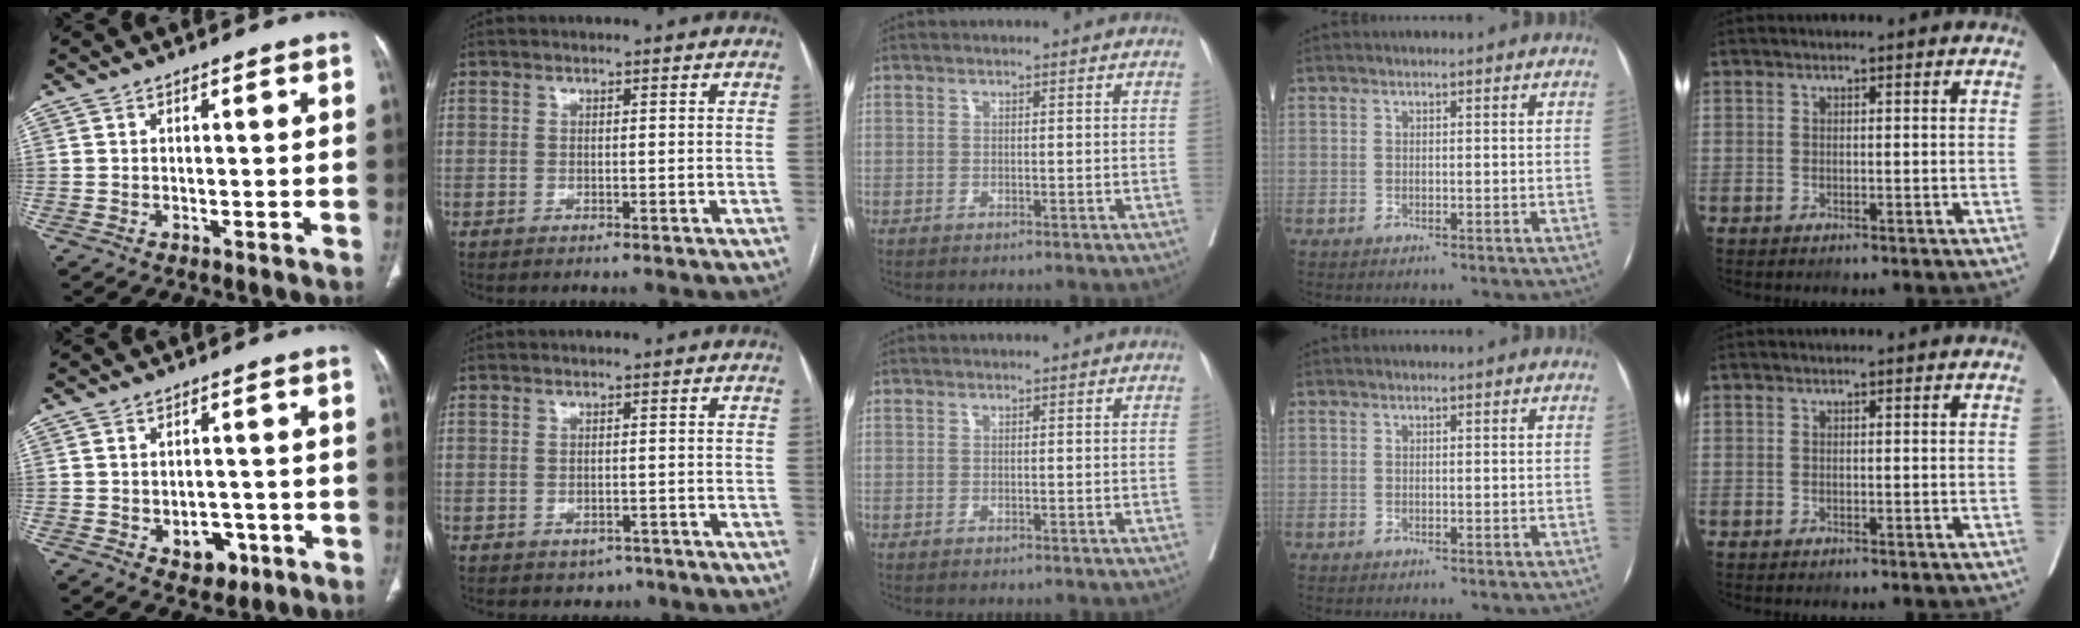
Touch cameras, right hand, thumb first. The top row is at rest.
{"thumb": {"total": 5.4, "force": [-2.0, 4.0, 3.0], "torque": [-0.015, 0.017, -0.017]}, "index": {"total": 2.3, "force": [-1.4, 1.7, 0.8], "torque": [-0.006, 0.004, -0.012]}}